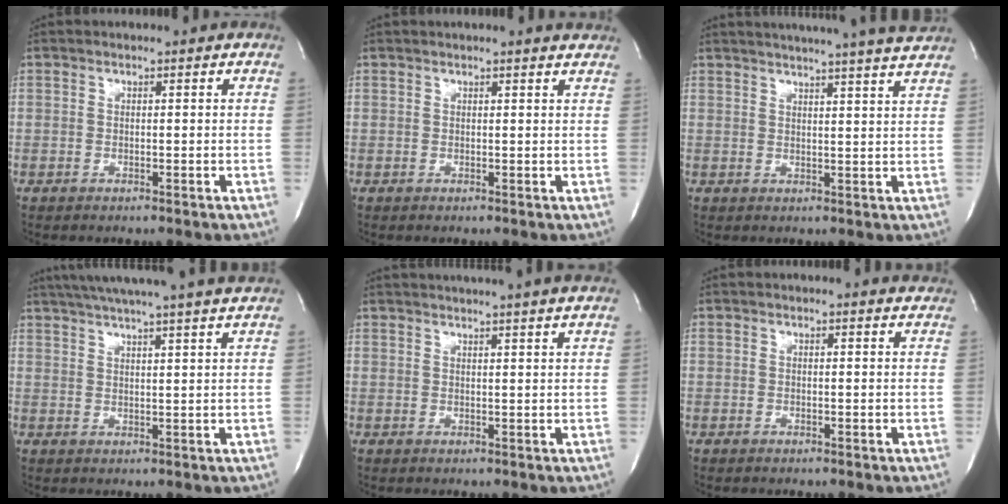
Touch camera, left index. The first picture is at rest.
{"total": 4.4, "force": [4.2, -0.1, 1.4], "torque": [-0.018, 0.008, 0.034]}
{"total": 17.1, "force": [15.5, -1.0, 7.1], "torque": [-0.119, -0.016, 0.193]}
{"total": 18.3, "force": [16.2, -1.0, 8.6], "torque": [-0.149, 0.003, 0.216]}
{"total": 11.9, "force": [10.7, -1.2, 4.9], "torque": [-0.079, 0.005, 0.127]}
{"total": 3.6, "force": [3.5, 0.2, 0.7], "torque": [-0.011, -0.002, 0.024]}